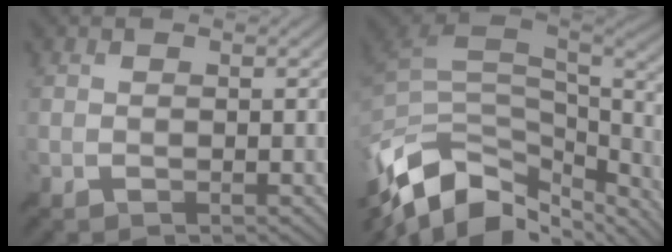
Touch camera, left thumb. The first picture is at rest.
{"total": 14.5, "force": [-7.9, 8.0, 9.1], "torque": [-0.234, -0.027, -0.126]}